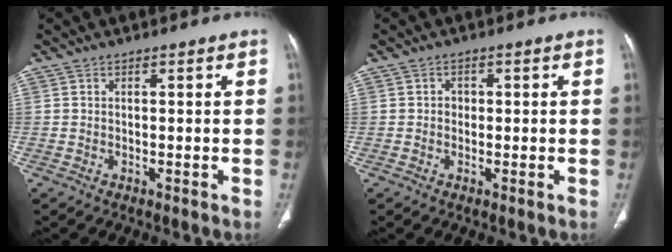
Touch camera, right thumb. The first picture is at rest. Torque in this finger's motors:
{"motor_torque": [-0.01, 0.05, 0.03, -0.02, 0.01]}